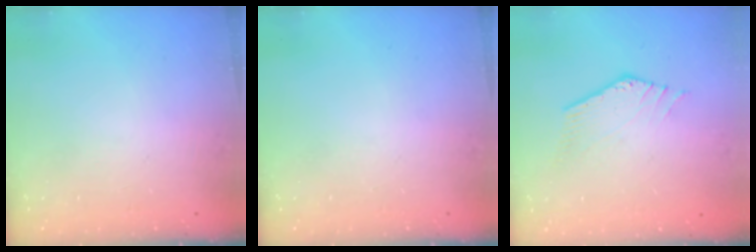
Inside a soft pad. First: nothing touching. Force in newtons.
{"total": 0.0}
{"total": 0.9, "press": 0.8, "slide": 0.2}